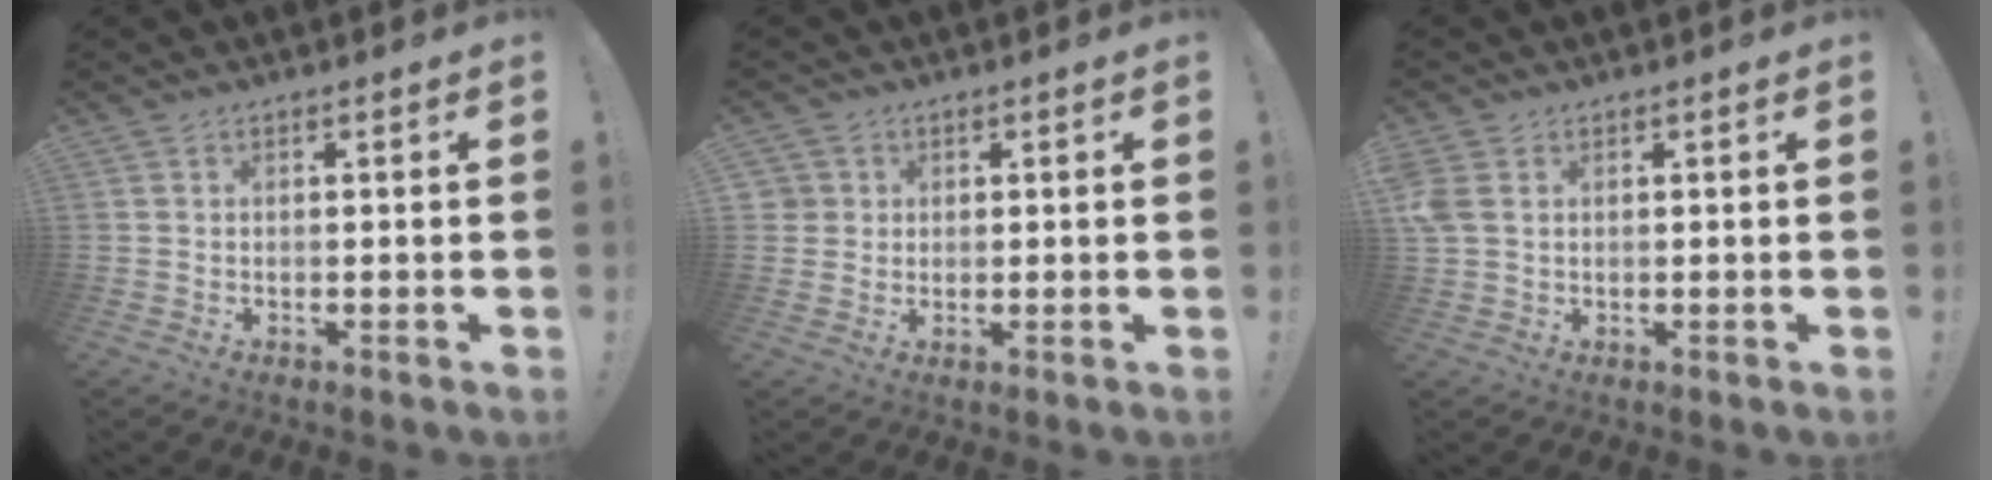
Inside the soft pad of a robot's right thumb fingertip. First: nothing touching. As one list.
[{"total": 3.0, "force": [1.1, 2.8, 0.4], "torque": [-0.002, -0.004, 0.019]}, {"total": 4.4, "force": [1.4, 3.0, 2.8], "torque": [-0.068, 0.001, 0.029]}]